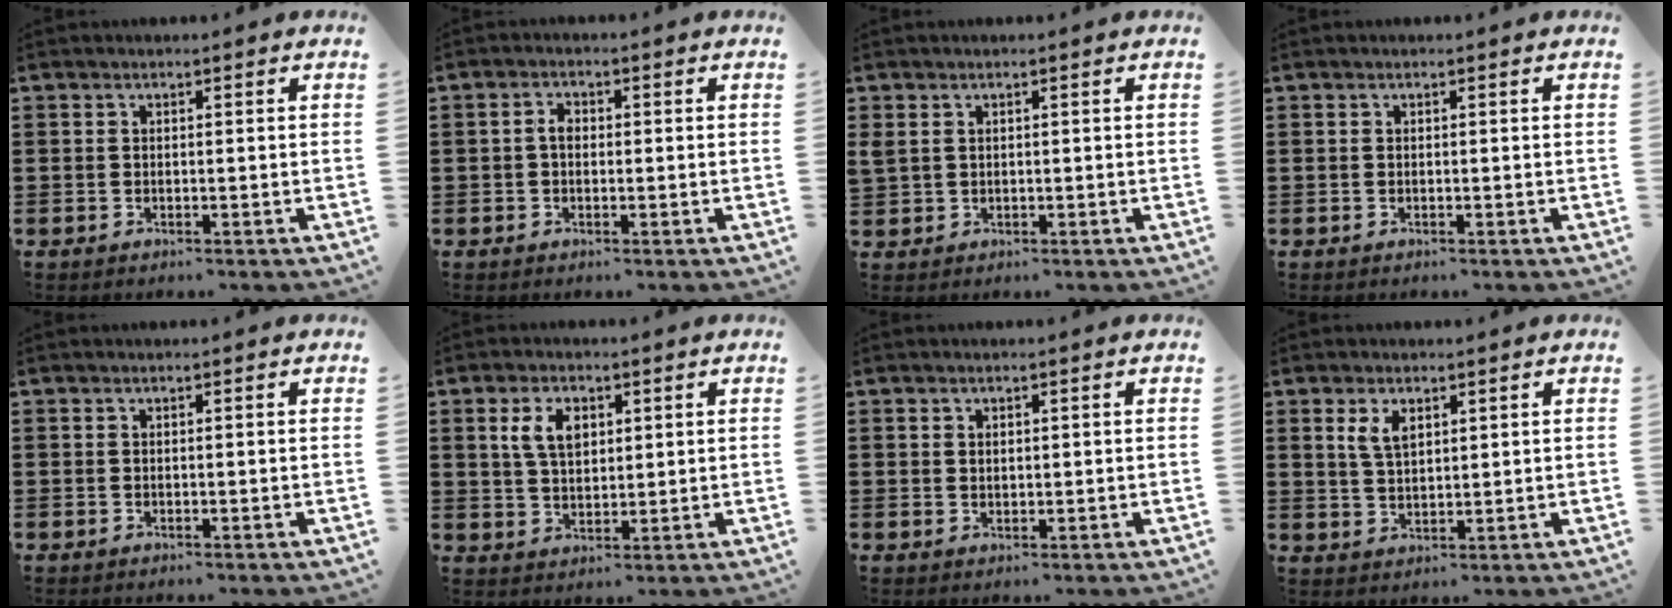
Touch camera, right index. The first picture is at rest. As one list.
[{"total": 2.0, "force": [-0.1, 1.2, 1.6], "torque": [-0.038, 0.002, -0.006]}, {"total": 1.4, "force": [0.8, 1.0, 0.6], "torque": [-0.016, 0.004, 0.014]}, {"total": 0.0}, {"total": 0.0}, {"total": 5.3, "force": [1.8, 3.2, 3.9], "torque": [-0.086, 0.014, 0.031]}, {"total": 1.0, "force": [0.6, 0.7, 0.3], "torque": [-0.007, 0.005, 0.012]}, {"total": 3.5, "force": [1.7, 1.8, 2.5], "torque": [-0.056, 0.007, 0.030]}]